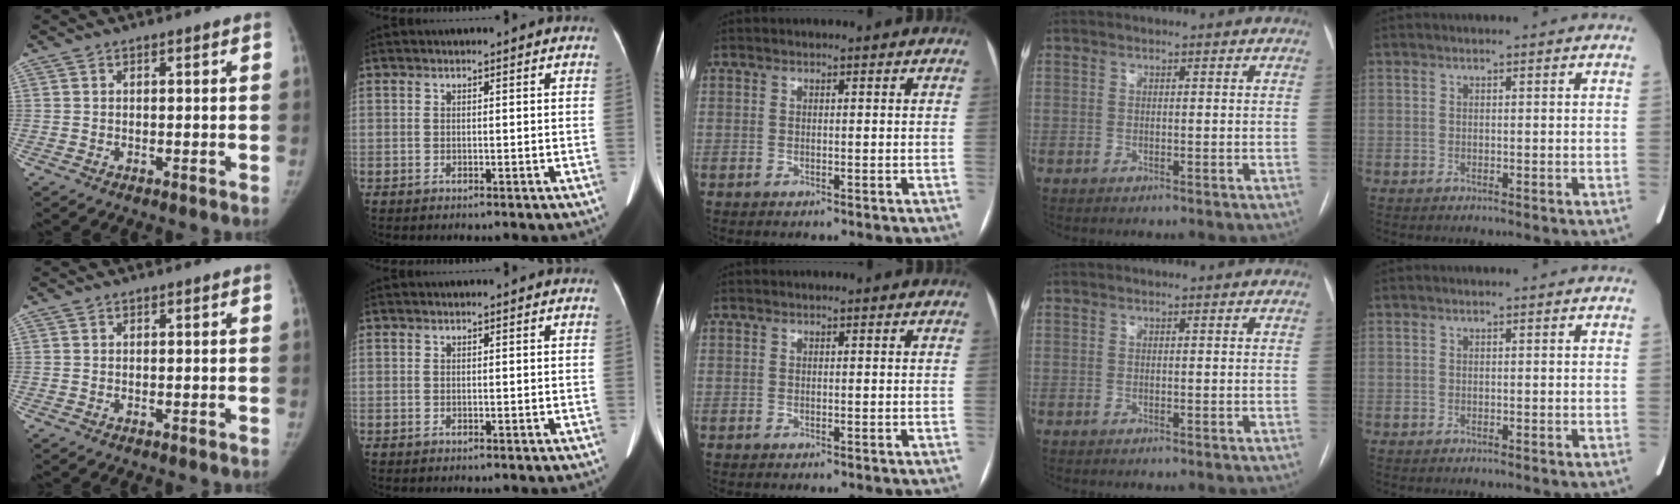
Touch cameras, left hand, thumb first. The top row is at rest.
{}